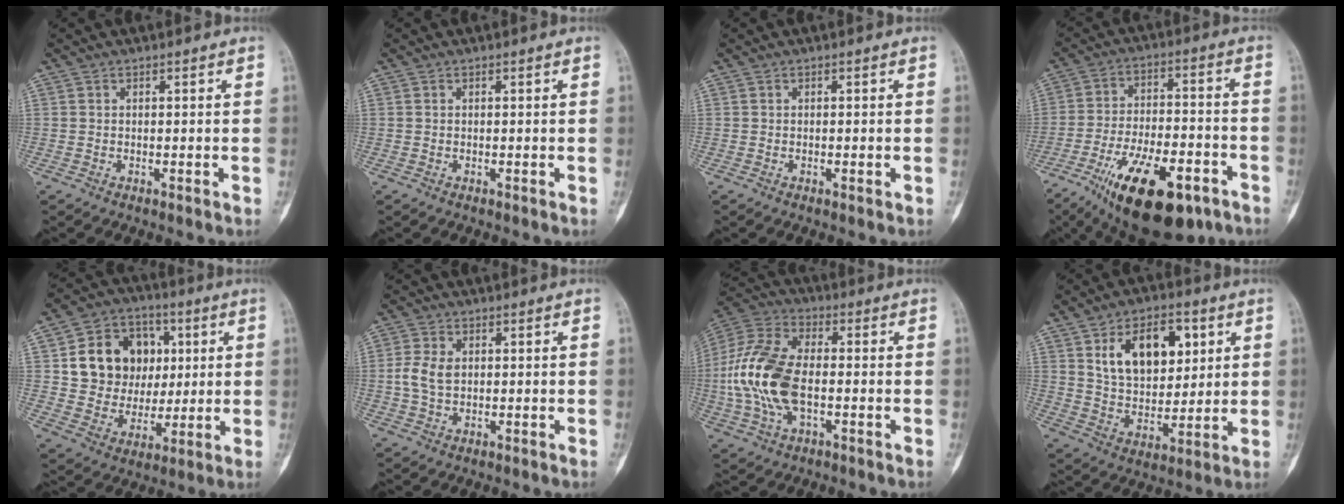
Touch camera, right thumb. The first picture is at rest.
{"total": 0.0}
{"total": 0.8, "force": [-0.2, 0.3, 0.8], "torque": [-0.008, 0.000, -0.003]}
{"total": 21.4, "force": [-11.9, 8.8, 15.5], "torque": [-0.247, 0.045, -0.186]}
{"total": 16.1, "force": [3.4, 13.6, 7.9], "torque": [-0.084, 0.004, 0.068]}
{"total": 4.7, "force": [0.4, 3.1, 3.6], "torque": [-0.081, 0.005, 0.006]}
{"total": 17.1, "force": [-2.0, 9.5, 14.1], "torque": [-0.303, 0.022, -0.039]}
{"total": 15.3, "force": [5.5, 9.4, 10.8], "torque": [-0.129, -0.021, 0.102]}